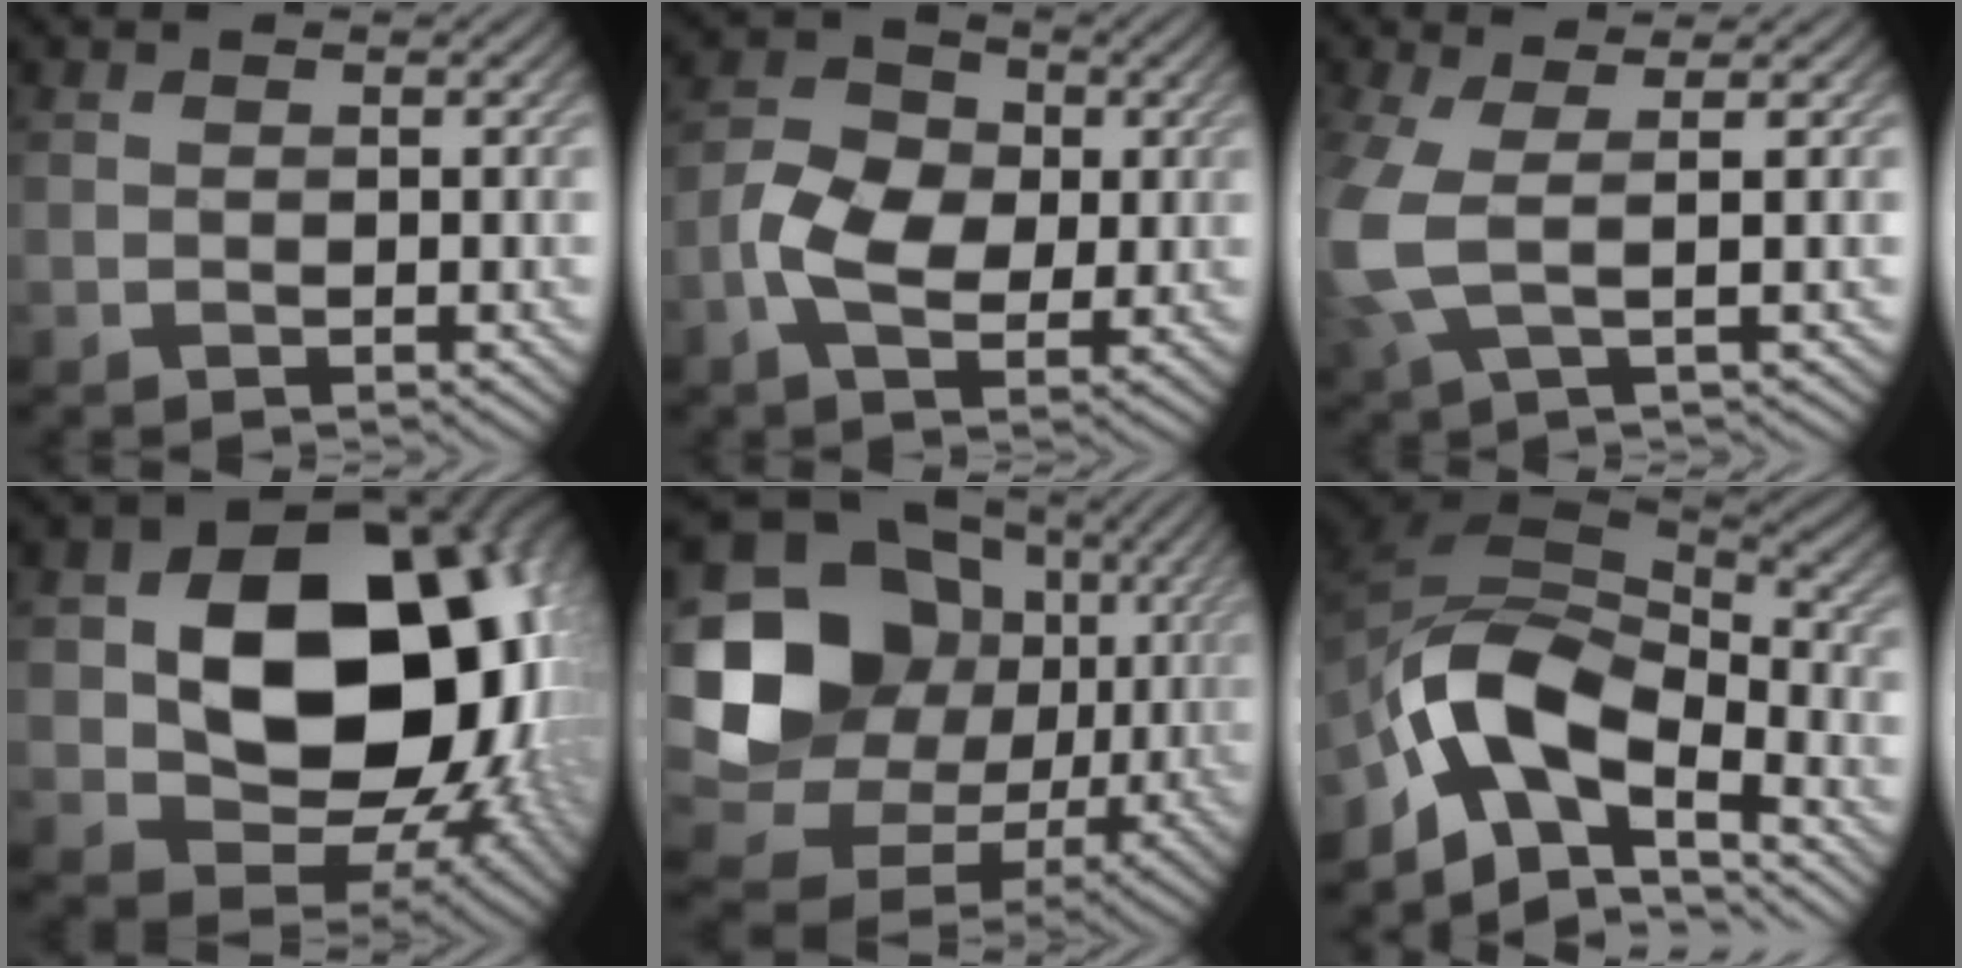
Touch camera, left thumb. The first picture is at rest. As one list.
[{"total": 6.8, "force": [-1.2, 4.6, 4.9], "torque": [-0.104, 0.009, -0.030]}, {"total": 6.4, "force": [0.2, 2.1, 6.1], "torque": [-0.147, 0.000, -0.003]}, {"total": 18.9, "force": [1.1, 13.8, 12.8], "torque": [-0.180, -0.032, 0.043]}, {"total": 20.2, "force": [2.0, 17.3, 10.3], "torque": [-0.234, -0.015, 0.052]}, {"total": 12.0, "force": [-5.6, 6.5, 8.4], "torque": [-0.169, -0.016, -0.118]}]